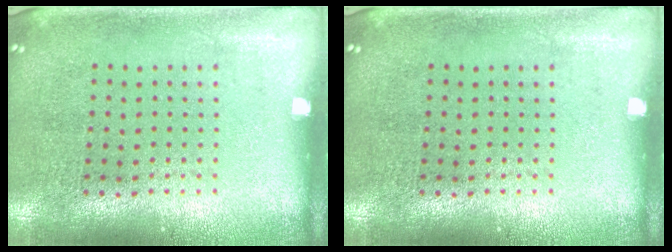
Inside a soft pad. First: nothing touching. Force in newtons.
{"total": 0.0}